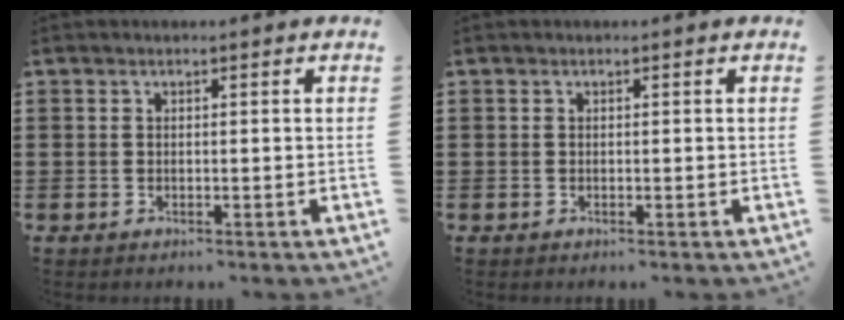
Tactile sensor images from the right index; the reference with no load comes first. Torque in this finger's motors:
{"motor_torque": [-0.09, 0.03, 0.00, 0.01]}